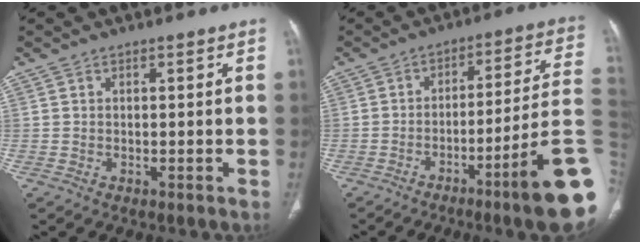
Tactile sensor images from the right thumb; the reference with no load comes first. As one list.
[{"total": 17.6, "force": [-7.4, 0.5, 15.9], "torque": [-0.167, 0.042, -0.111]}]